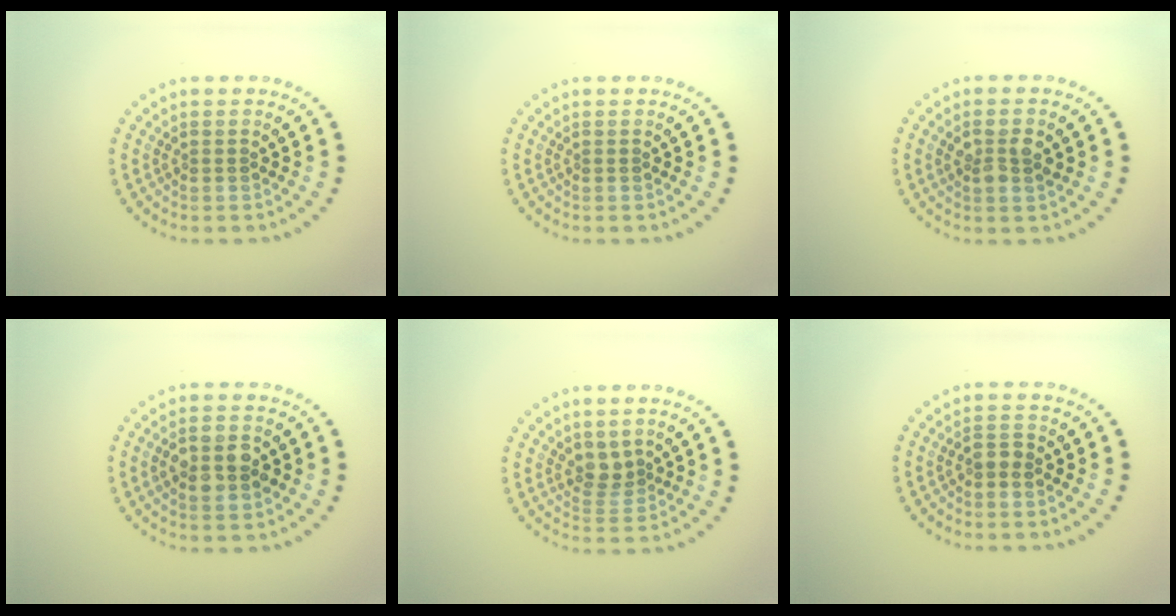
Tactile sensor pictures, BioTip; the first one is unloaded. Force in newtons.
{"total": 0.0}
{"total": 2.5, "press": 2.5, "slide": 0.4}
{"total": 3.6, "press": 3.6, "slide": 0.1}
{"total": 1.9, "press": 1.6, "slide": 1.1}
{"total": 1.4, "press": 1.3, "slide": 0.5}